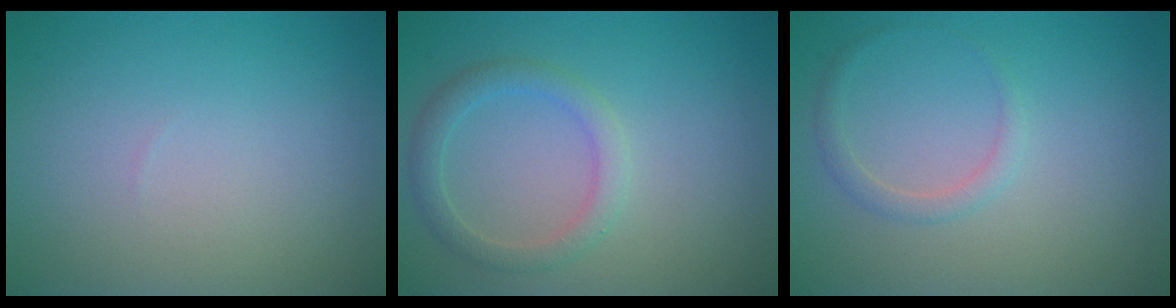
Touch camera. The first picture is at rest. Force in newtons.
{"total": 2.3, "press": 2.3, "slide": 0.1}
{"total": 1.3, "press": 1.3, "slide": 0.1}